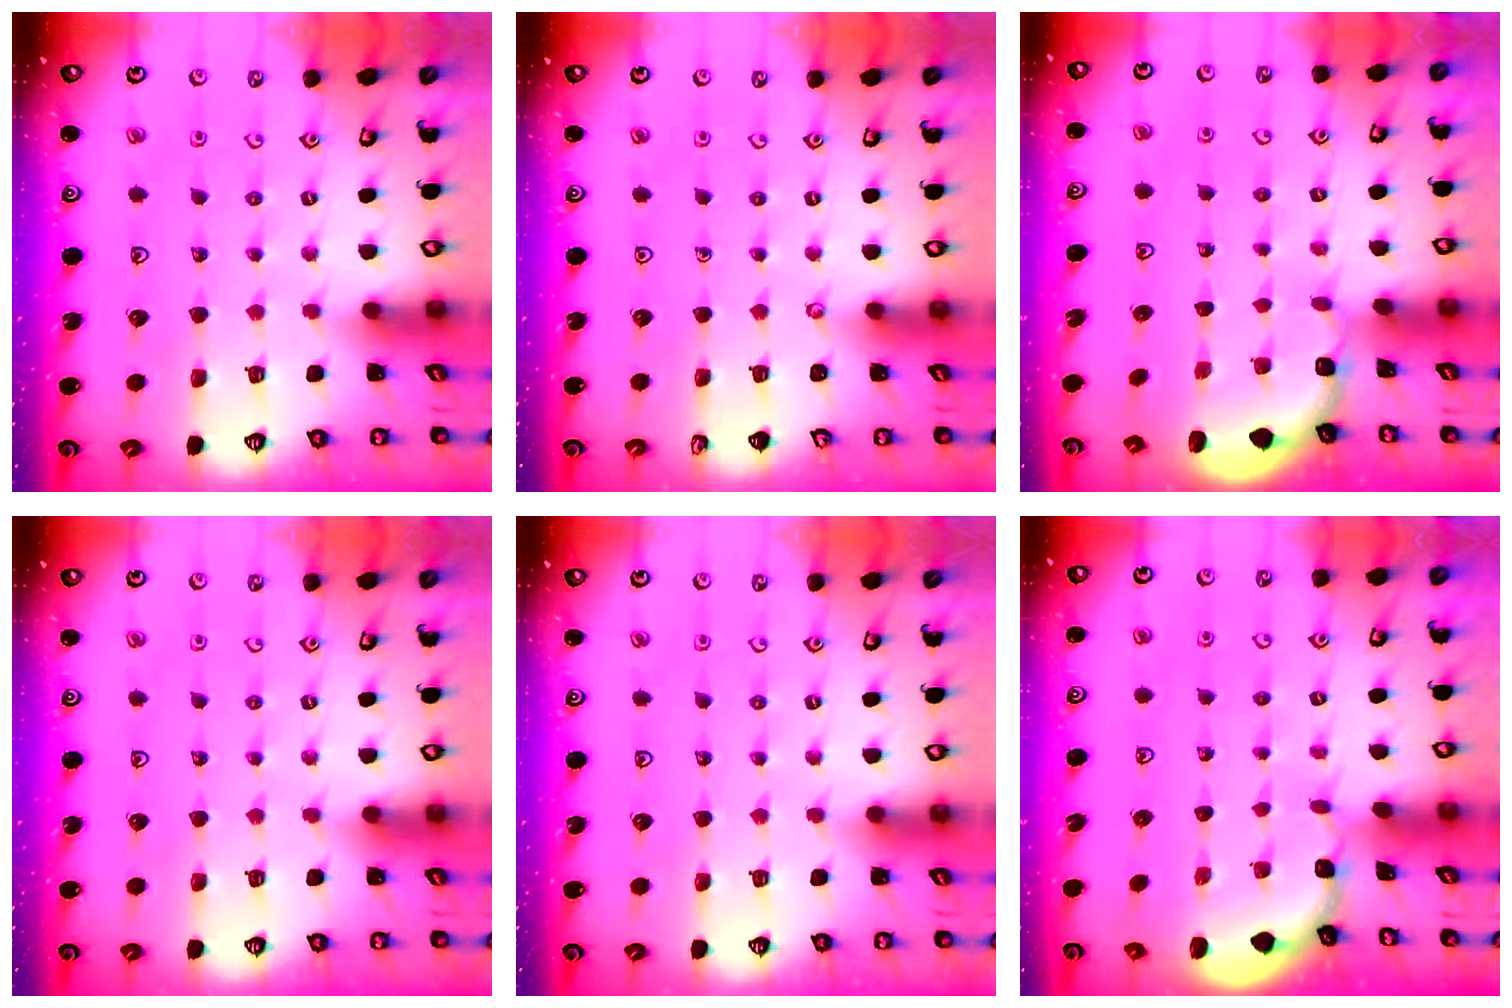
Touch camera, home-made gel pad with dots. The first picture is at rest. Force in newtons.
{"total": 0.0}
{"total": 1.8, "press": 1.7, "slide": 0.7}
{"total": 0.0}
{"total": 0.0}
{"total": 0.8, "press": 0.8, "slide": 0.2}